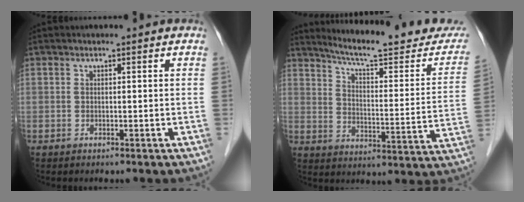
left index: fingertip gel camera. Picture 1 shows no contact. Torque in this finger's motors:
{"motor_torque": [-0.50, -0.56, 0.26, 0.06]}